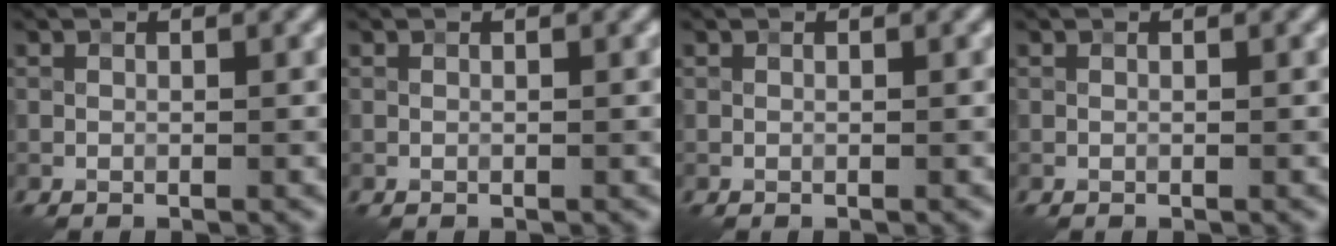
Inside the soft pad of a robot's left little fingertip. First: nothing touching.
{"total": 0.0}
{"total": 0.0}
{"total": 0.0}